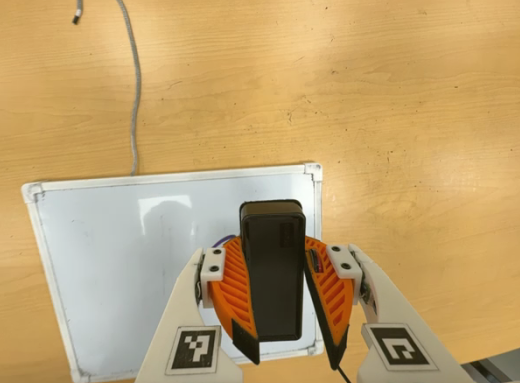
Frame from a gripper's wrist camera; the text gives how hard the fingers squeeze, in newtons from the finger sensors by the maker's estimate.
{"total": 11.9, "left": 11.2, "right": 12.6}